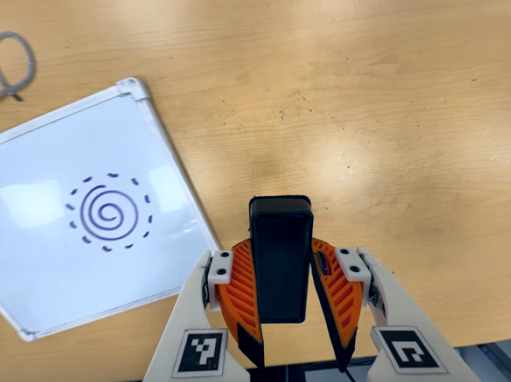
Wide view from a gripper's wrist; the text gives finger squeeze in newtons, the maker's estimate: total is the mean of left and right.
{"total": 7.3, "left": 6.3, "right": 8.4}